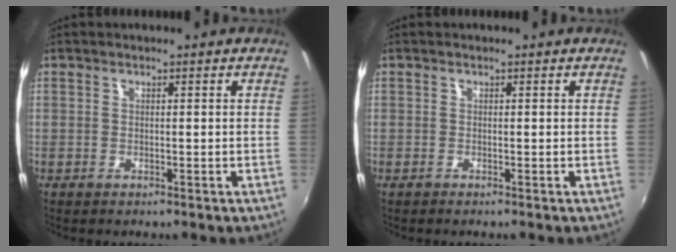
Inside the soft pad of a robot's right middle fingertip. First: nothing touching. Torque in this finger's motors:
{"motor_torque": [0.01, -0.02, 0.00, 0.00]}